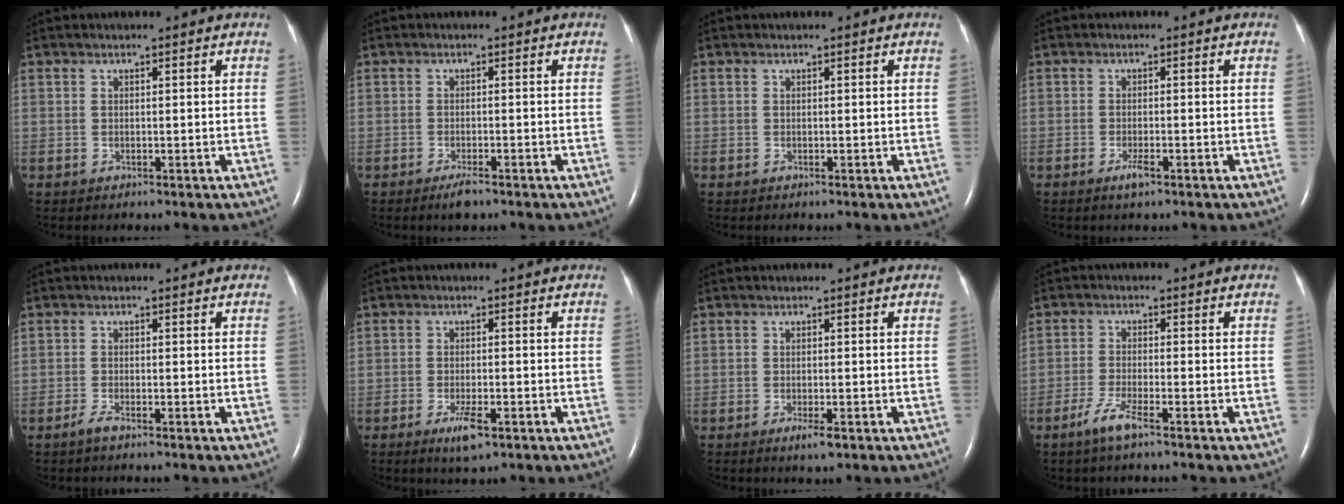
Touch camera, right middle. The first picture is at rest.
{"total": 2.3, "force": [-1.6, 0.4, 1.5], "torque": [-0.034, -0.004, -0.028]}
{"total": 0.0}
{"total": 1.8, "force": [-1.1, 0.3, 1.3], "torque": [-0.031, -0.003, -0.021]}
{"total": 1.3, "force": [-1.1, 0.0, 0.8], "torque": [-0.025, -0.003, -0.023]}
{"total": 3.8, "force": [-2.1, 0.8, 3.1], "torque": [-0.060, -0.005, -0.035]}
{"total": 2.0, "force": [-1.1, 0.3, 1.6], "torque": [-0.030, -0.004, -0.018]}
{"total": 3.8, "force": [-2.6, 0.1, 2.7], "torque": [-0.064, -0.007, -0.055]}